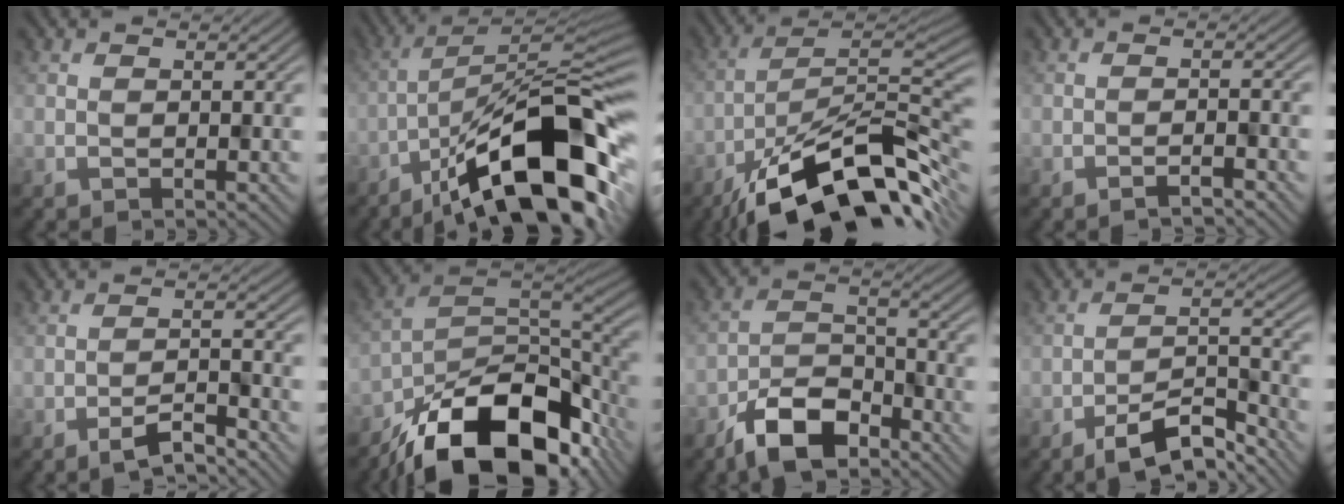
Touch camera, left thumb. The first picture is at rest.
{"total": 17.2, "force": [-9.5, 5.2, 13.4], "torque": [-0.204, 0.008, -0.168]}
{"total": 16.8, "force": [-10.6, 5.5, 11.9], "torque": [-0.204, -0.007, -0.193]}
{"total": 2.1, "force": [-1.6, 0.1, 1.3], "torque": [-0.022, 0.006, -0.033]}
{"total": 4.0, "force": [-3.1, 0.5, 2.5], "torque": [-0.046, 0.009, -0.059]}
{"total": 18.3, "force": [-11.9, 8.7, 10.9], "torque": [-0.206, -0.048, -0.185]}
{"total": 8.6, "force": [-6.0, 3.9, 4.8], "torque": [-0.084, 0.000, -0.129]}
{"total": 8.6, "force": [-6.3, 2.3, 5.3], "torque": [-0.088, 0.005, -0.113]}